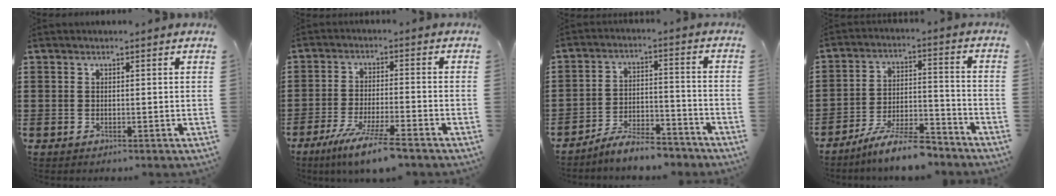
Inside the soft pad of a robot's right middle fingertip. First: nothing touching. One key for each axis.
{"total": 7.1, "fx": -5.6, "fy": -0.1, "fz": 4.4, "tx": -0.087, "ty": -0.018, "tz": -0.101}
{"total": 6.4, "fx": -6.1, "fy": 0.6, "fz": 2.1, "tx": -0.037, "ty": 0.005, "tz": -0.115}
{"total": 9.3, "fx": -8.2, "fy": 0.9, "fz": 4.4, "tx": -0.078, "ty": 0.014, "tz": -0.154}